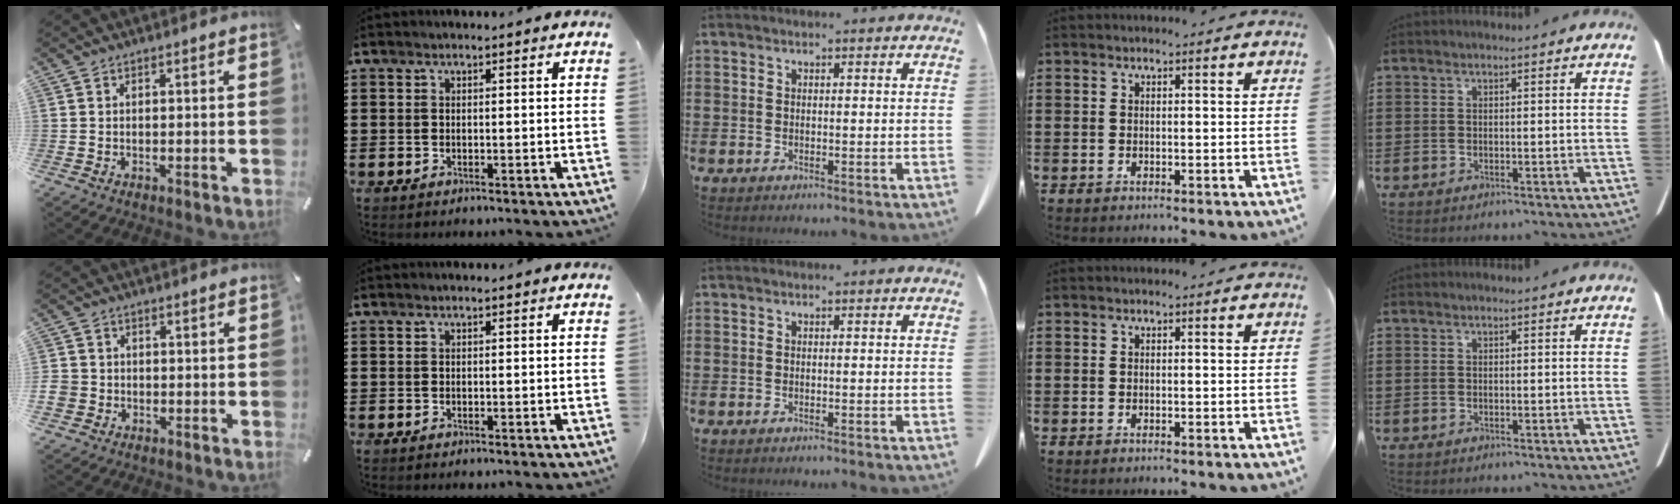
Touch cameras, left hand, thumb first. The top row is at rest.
{"thumb": {"total": 3.8, "force": [-0.7, 3.6, 0.8], "torque": [-0.019, 0.004, -0.013]}}